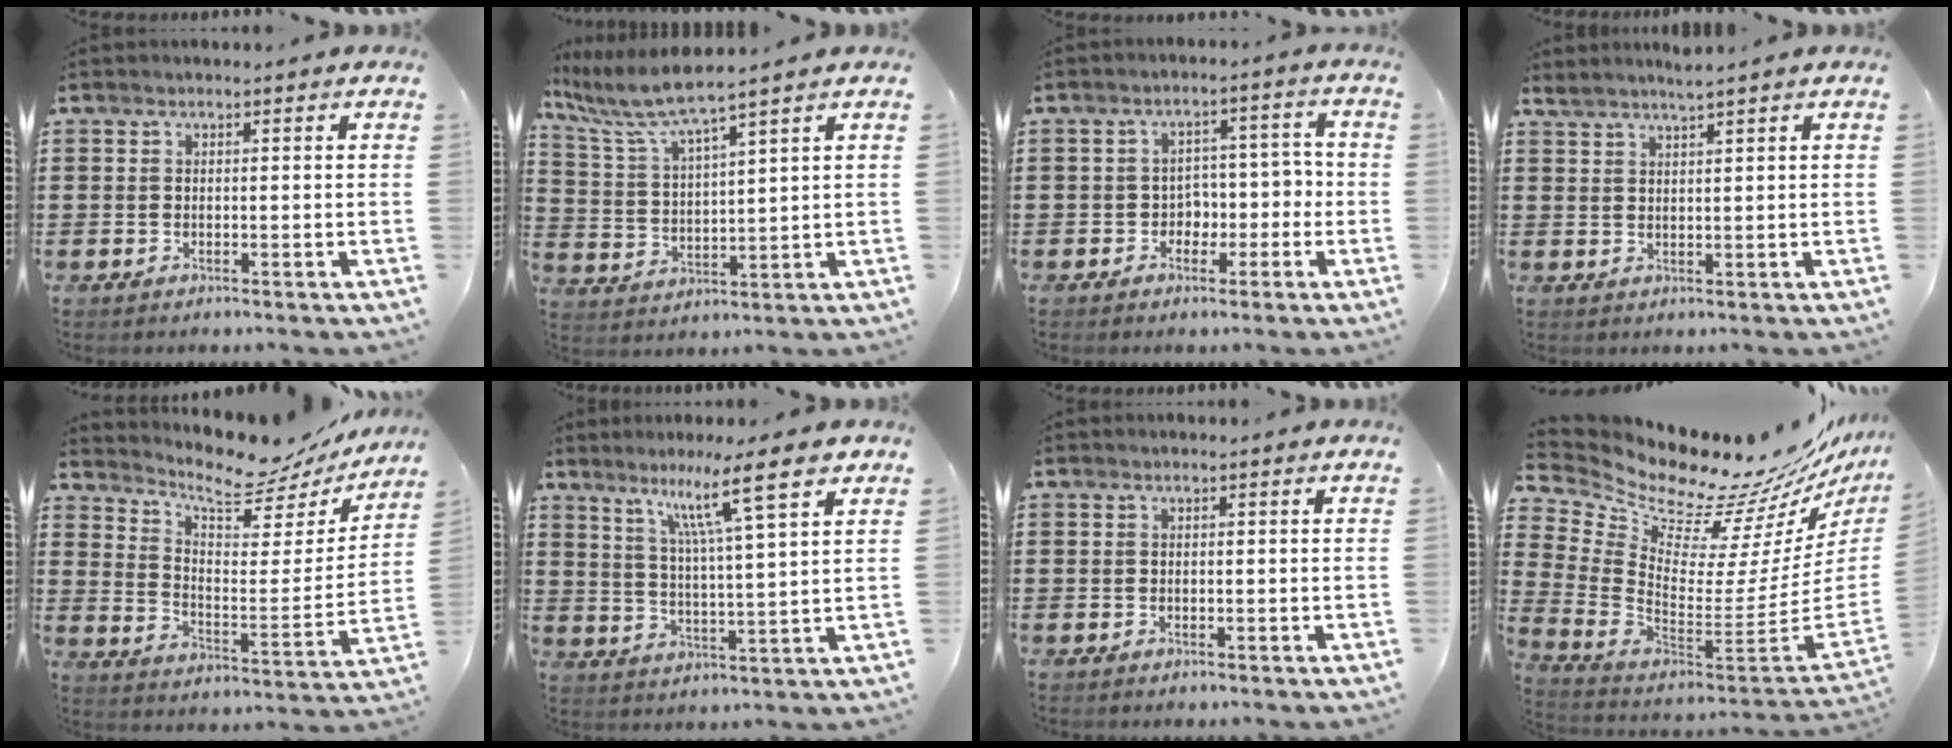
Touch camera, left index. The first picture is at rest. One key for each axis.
{"total": 6.7, "fx": 5.6, "fy": 0.0, "fz": 3.7, "tx": -0.096, "ty": -0.030, "tz": 0.094}
{"total": 3.9, "fx": -1.6, "fy": 3.3, "fz": 1.4, "tx": -0.041, "ty": 0.011, "tz": -0.036}
{"total": 2.2, "fx": 2.1, "fy": -0.4, "fz": 0.6, "tx": -0.016, "ty": -0.002, "tz": 0.041}
{"total": 7.9, "fx": 7.0, "fy": 1.9, "fz": 3.2, "tx": -0.081, "ty": -0.052, "tz": 0.118}
{"total": 11.0, "fx": 7.4, "fy": 0.5, "fz": 8.1, "tx": -0.145, "ty": -0.033, "tz": 0.114}
{"total": 0.0}
{"total": 9.2, "fx": 8.6, "fy": 2.6, "fz": 2.3, "tx": -0.072, "ty": -0.096, "tz": 0.136}